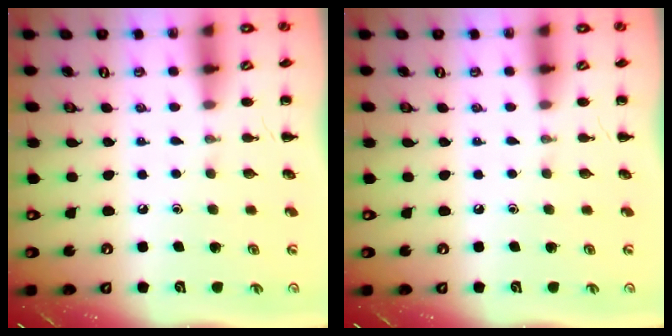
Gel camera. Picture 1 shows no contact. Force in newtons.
{"total": 0.0}